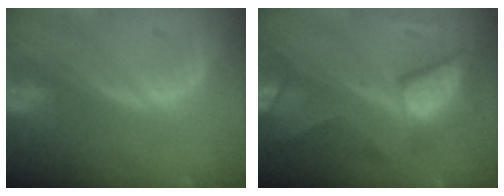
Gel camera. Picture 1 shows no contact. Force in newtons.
{"total": 8.6, "press": 8.6, "slide": 0.4}